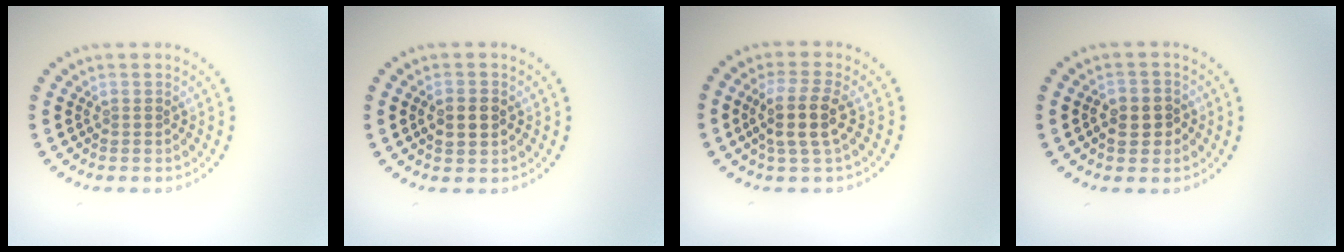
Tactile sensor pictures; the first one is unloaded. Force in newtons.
{"total": 2.2, "press": 2.2, "slide": 0.1}
{"total": 3.5, "press": 3.0, "slide": 1.7}
{"total": 2.8, "press": 2.7, "slide": 0.6}